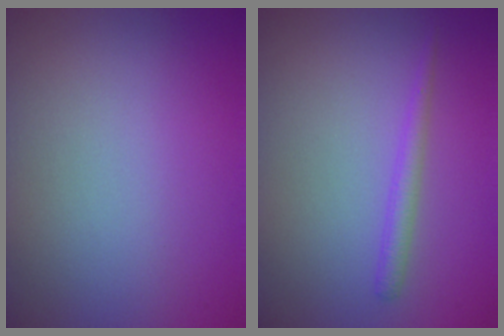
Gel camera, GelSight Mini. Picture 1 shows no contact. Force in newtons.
{"total": 1.5, "press": 1.5, "slide": 0.0}